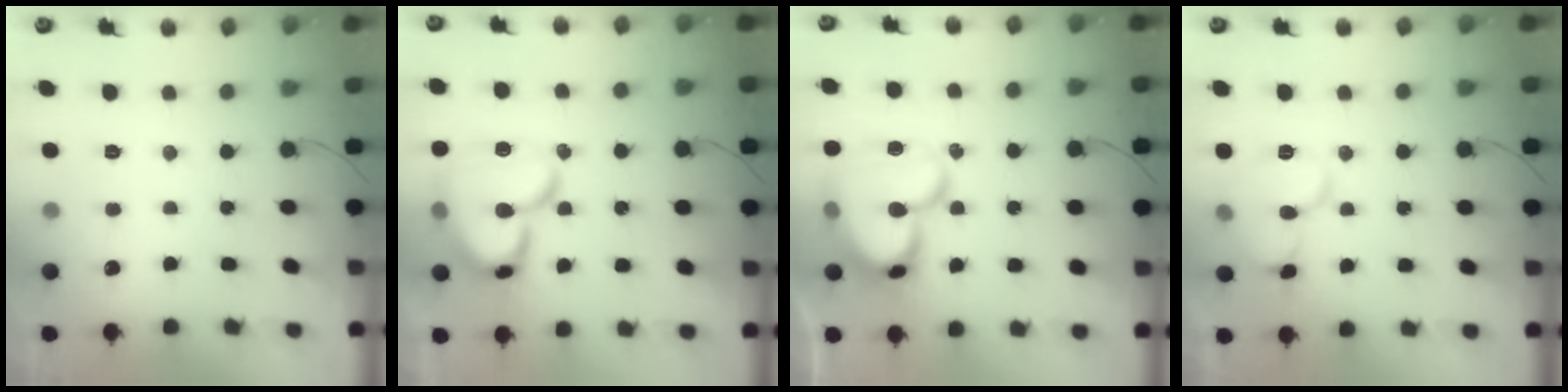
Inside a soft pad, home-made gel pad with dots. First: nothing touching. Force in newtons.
{"total": 20.4, "press": 20.2, "slide": 2.2}
{"total": 21.3, "press": 21.1, "slide": 2.6}
{"total": 10.6, "press": 10.6, "slide": 0.8}